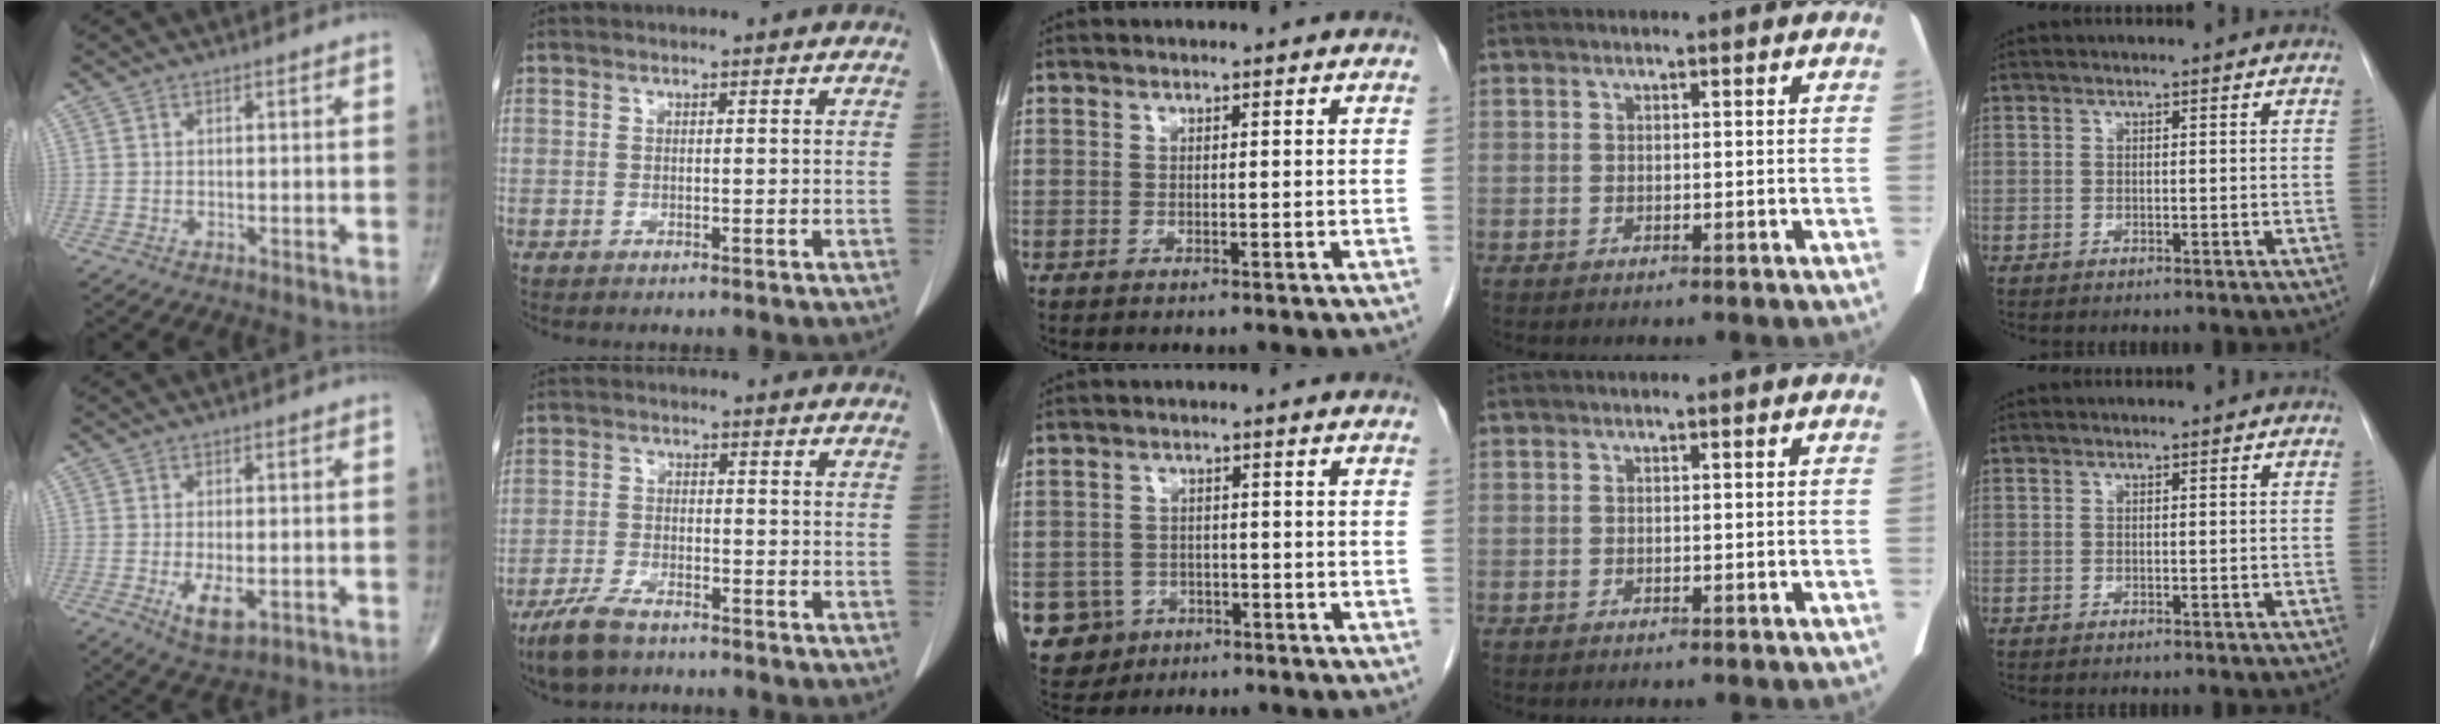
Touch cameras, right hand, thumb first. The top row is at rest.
{"thumb": {"total": 6.1, "force": [-1.7, 2.8, 5.1], "torque": [-0.087, -0.010, -0.021]}, "index": {"total": 6.0, "force": [-4.7, 2.0, 3.3], "torque": [-0.071, -0.008, -0.085]}, "middle": {"total": 5.9, "force": [-2.7, 5.2, 0.6], "torque": [-0.016, 0.007, -0.036]}}